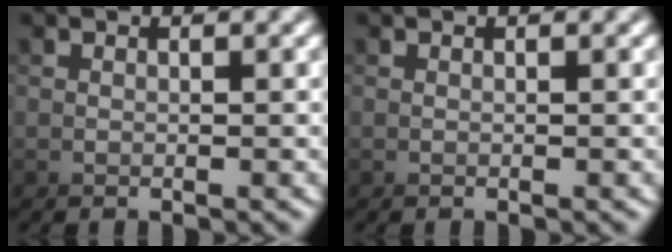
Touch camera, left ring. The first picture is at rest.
{"total": 0.0}